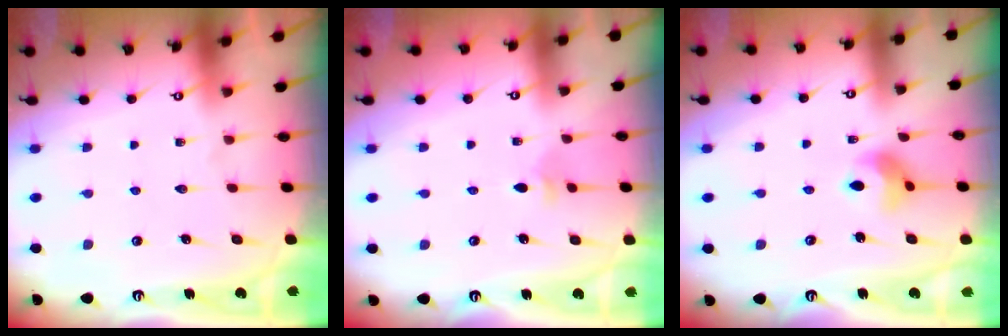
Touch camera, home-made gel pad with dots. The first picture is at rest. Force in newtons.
{"total": 3.2, "press": 3.2, "slide": 0.6}
{"total": 7.3, "press": 7.3, "slide": 0.9}